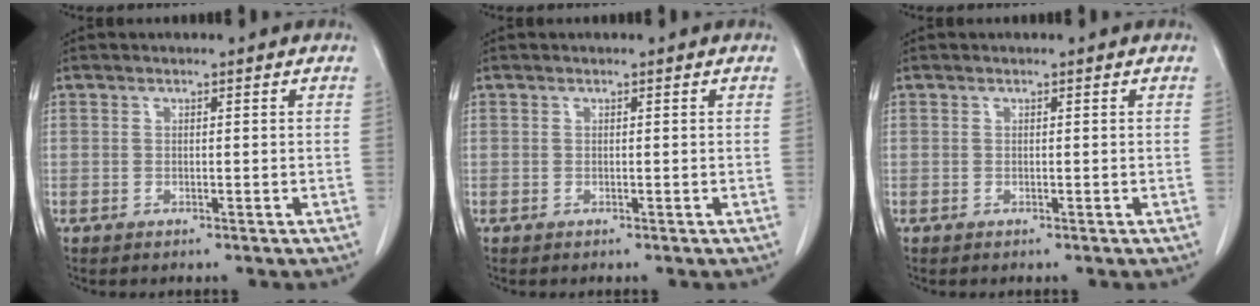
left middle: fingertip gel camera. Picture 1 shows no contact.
{"total": 0.0}
{"total": 0.0}